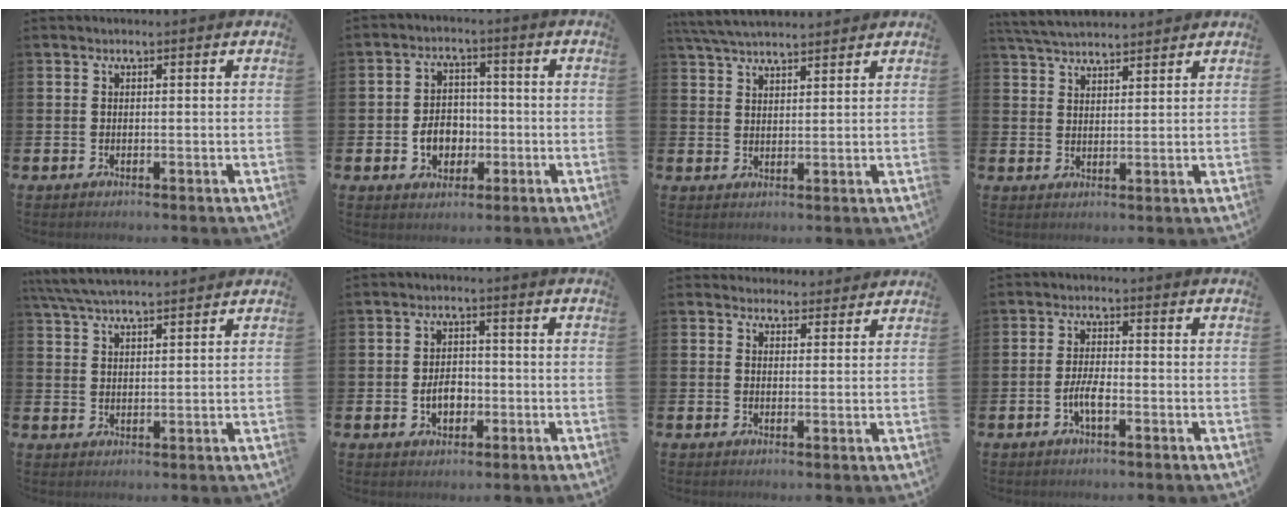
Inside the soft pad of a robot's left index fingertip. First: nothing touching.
{"total": 5.1, "force": [-1.2, 4.1, 2.9], "torque": [-0.041, 0.002, -0.029]}
{"total": 4.7, "force": [4.4, 0.7, 1.4], "torque": [-0.037, -0.012, 0.082]}
{"total": 4.3, "force": [4.2, 0.6, 0.8], "torque": [-0.026, -0.018, 0.076]}
{"total": 5.6, "force": [5.2, 0.6, 1.7], "torque": [-0.047, -0.021, 0.096]}
{"total": 3.8, "force": [-1.0, 2.6, 2.6], "torque": [-0.032, -0.004, -0.024]}
{"total": 3.2, "force": [3.0, 1.1, -0.3], "torque": [0.008, -0.014, 0.053]}
{"total": 3.2, "force": [-1.1, 1.1, 2.8], "torque": [-0.063, 0.004, -0.022]}